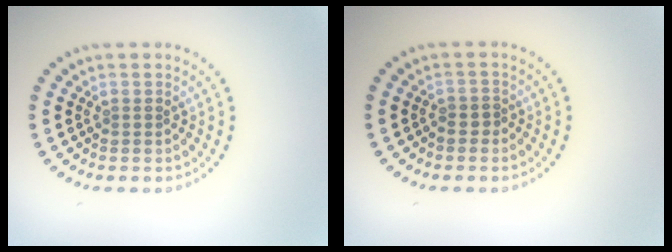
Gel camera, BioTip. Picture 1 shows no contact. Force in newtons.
{"total": 0.9, "press": 0.7, "slide": 0.6}